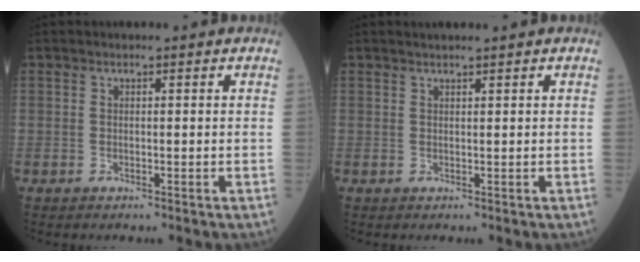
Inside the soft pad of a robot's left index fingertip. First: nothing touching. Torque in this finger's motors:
{"motor_torque": [0.09, -0.04, 0.03, 0.01]}